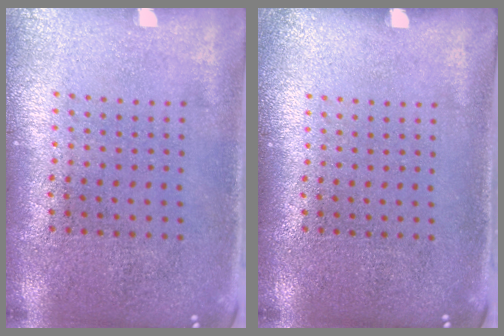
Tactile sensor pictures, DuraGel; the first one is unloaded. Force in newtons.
{"total": 0.0}